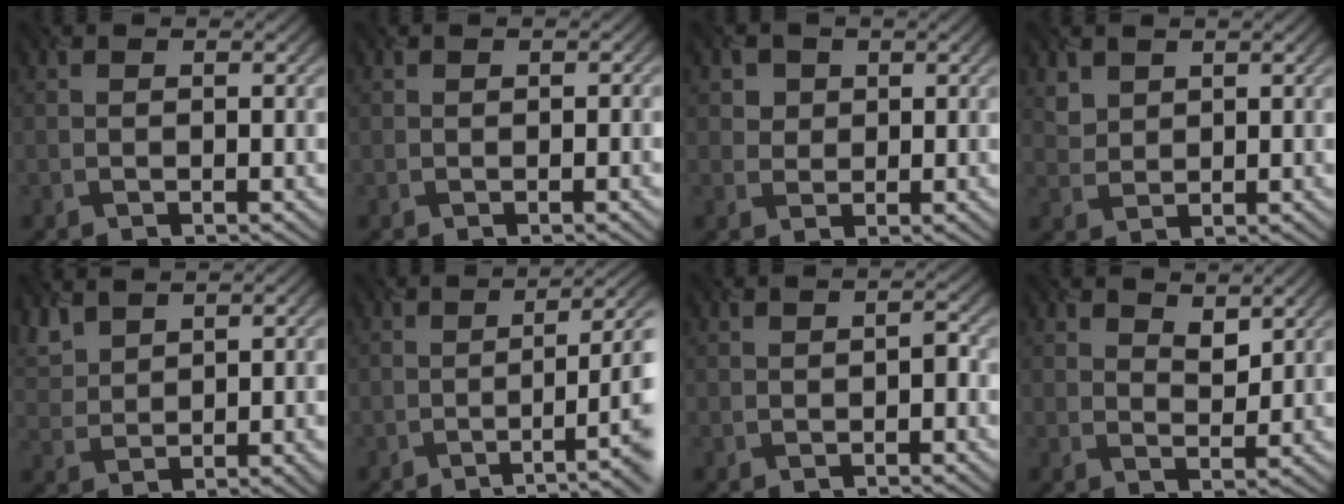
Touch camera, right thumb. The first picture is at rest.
{"total": 1.7, "force": [-0.5, 0.8, 1.4], "torque": [-0.014, 0.004, -0.002]}
{"total": 3.4, "force": [1.9, 2.8, 0.1], "torque": [-0.018, 0.002, 0.026]}
{"total": 2.3, "force": [1.8, 1.3, -0.3], "torque": [-0.007, 0.001, 0.045]}
{"total": 4.7, "force": [3.4, 2.0, 2.5], "torque": [-0.066, 0.007, 0.077]}
{"total": 6.3, "force": [-1.5, 1.6, 5.9], "torque": [-0.074, 0.000, -0.016]}
{"total": 0.8, "force": [-0.5, 0.5, 0.3], "torque": [-0.006, 0.002, -0.005]}
{"total": 2.7, "force": [2.4, 1.1, 0.5], "torque": [-0.019, -0.003, 0.050]}